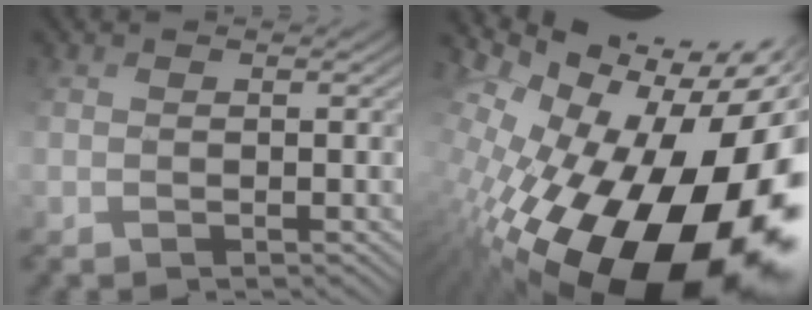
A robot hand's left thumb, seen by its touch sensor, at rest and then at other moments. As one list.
[{"total": 20.7, "force": [-4.9, 11.6, 16.4], "torque": [-0.293, -0.063, -0.054]}]